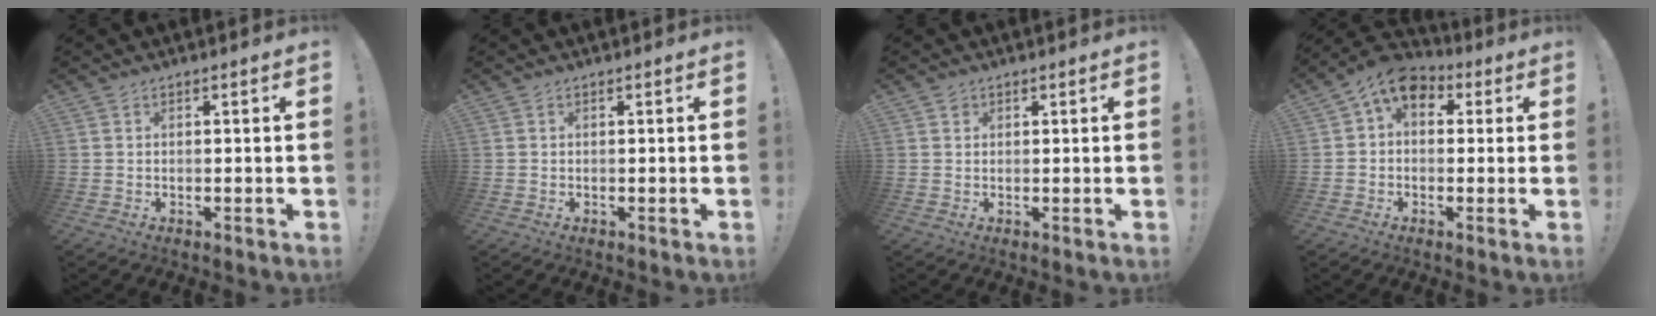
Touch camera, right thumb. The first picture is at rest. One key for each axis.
{"total": 0.0}
{"total": 1.0, "fx": 0.7, "fy": 0.8, "fz": 0.2, "tx": -0.004, "ty": 0.000, "tz": 0.014}
{"total": 8.4, "fx": 3.3, "fy": 5.7, "fz": 5.2, "tx": -0.083, "ty": -0.005, "tz": 0.066}